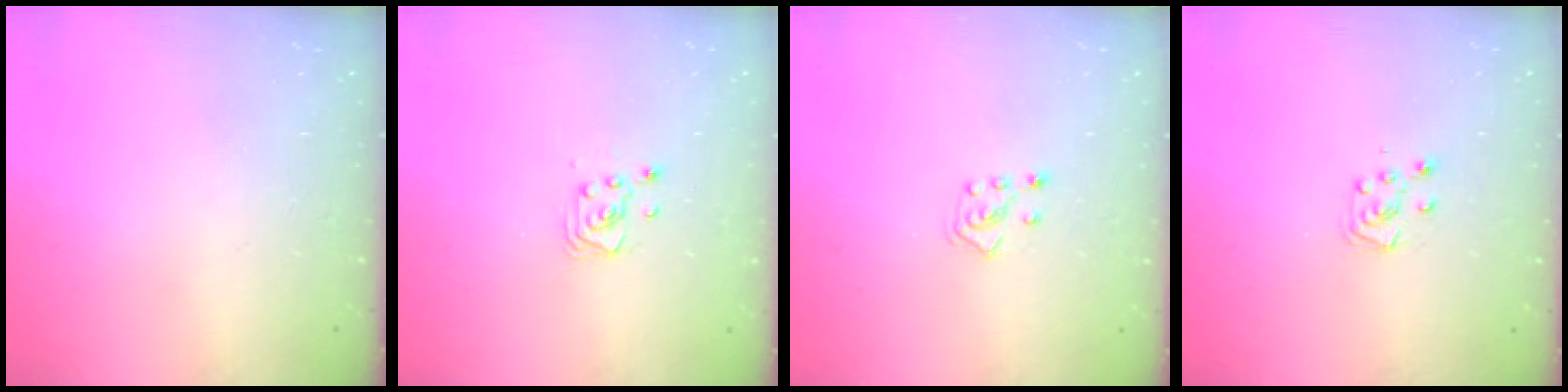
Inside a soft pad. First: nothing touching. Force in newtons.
{"total": 2.6, "press": 2.6, "slide": 0.2}
{"total": 4.6, "press": 4.5, "slide": 0.8}
{"total": 5.0, "press": 4.9, "slide": 0.6}